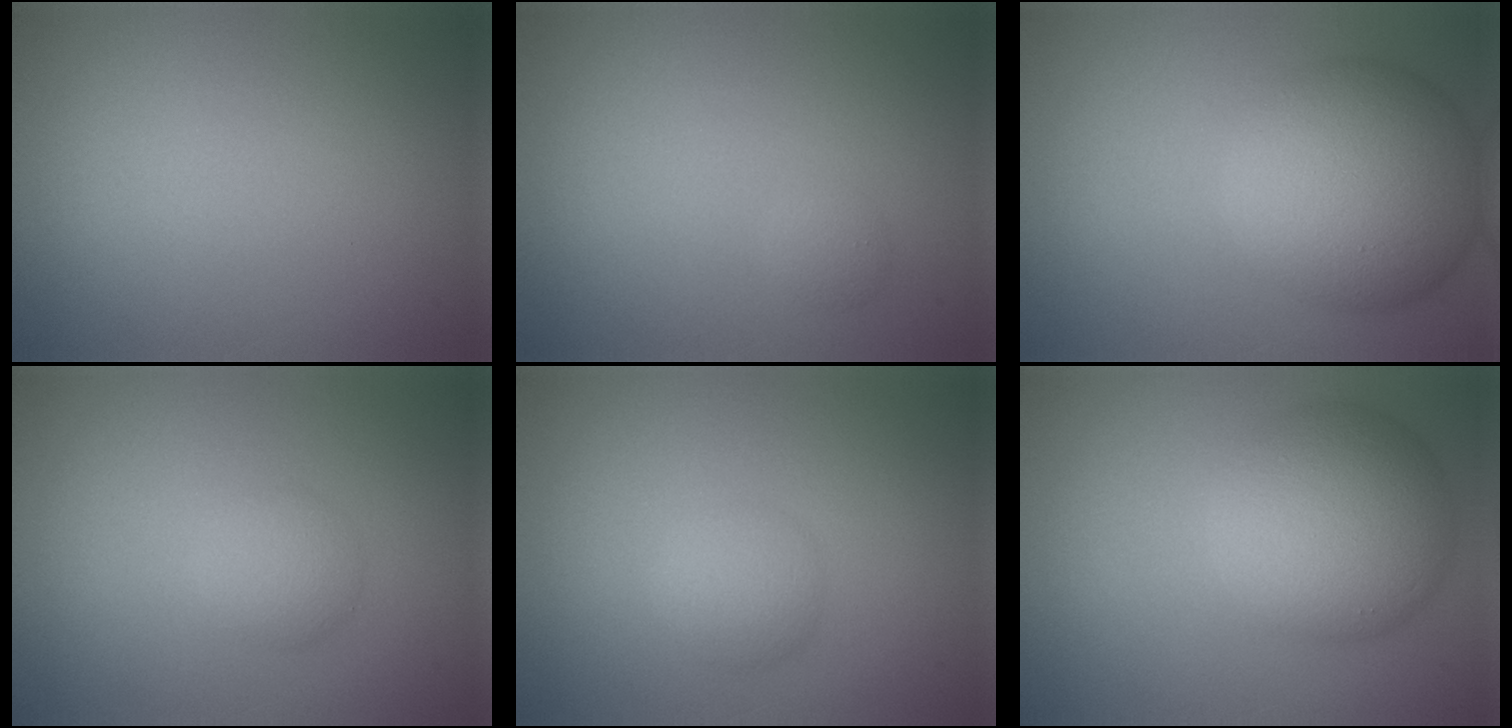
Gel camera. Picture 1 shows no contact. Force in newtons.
{"total": 0.7, "press": 0.7, "slide": 0.1}
{"total": 10.6, "press": 10.6, "slide": 0.6}
{"total": 2.0, "press": 2.0, "slide": 0.0}
{"total": 2.1, "press": 2.1, "slide": 0.1}
{"total": 8.5, "press": 8.5, "slide": 0.4}